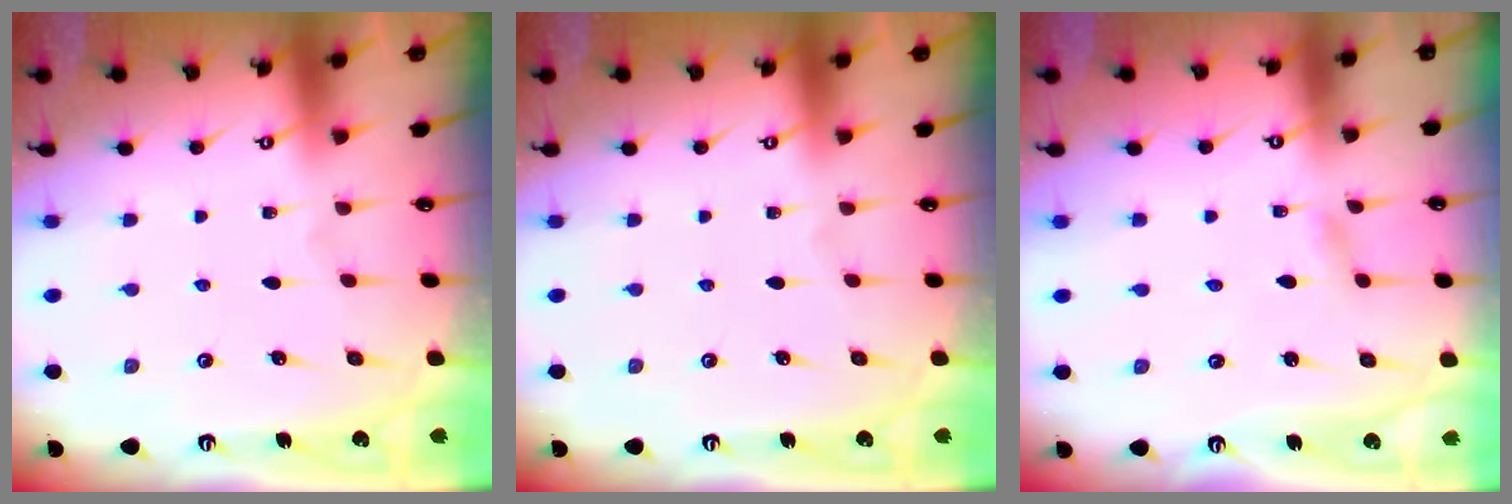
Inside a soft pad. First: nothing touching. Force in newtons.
{"total": 0.0}
{"total": 1.2, "press": 1.2, "slide": 0.1}